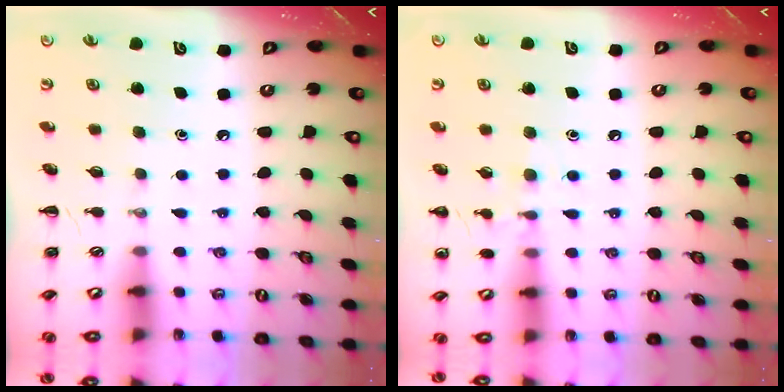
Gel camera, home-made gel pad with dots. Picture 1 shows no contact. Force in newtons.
{"total": 7.5, "press": 7.3, "slide": 1.7}